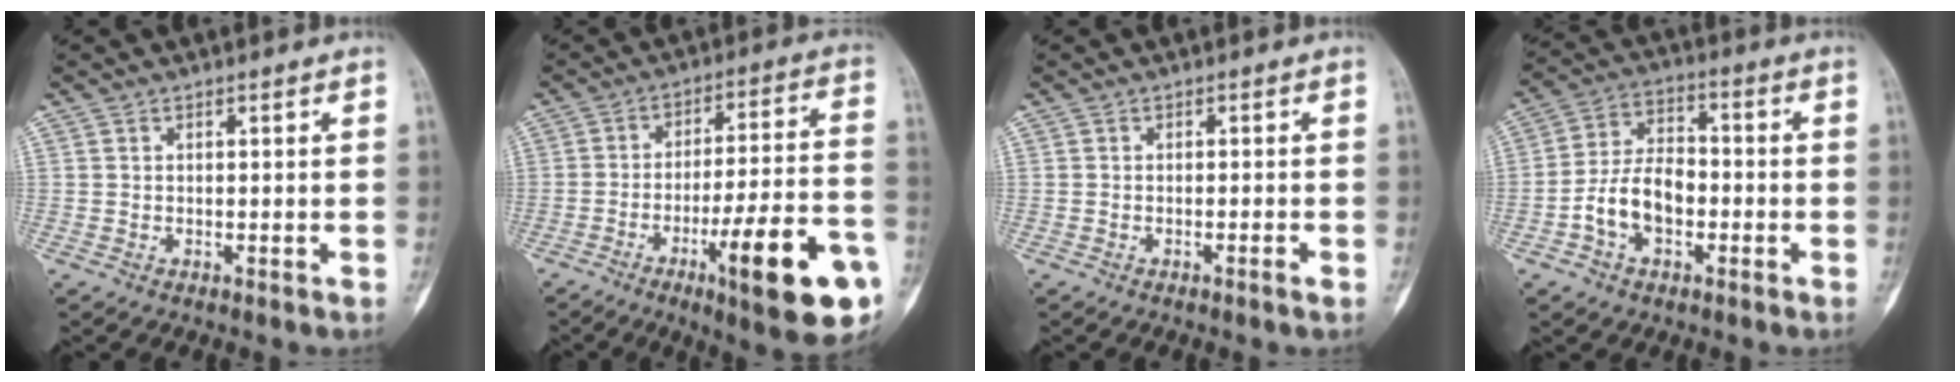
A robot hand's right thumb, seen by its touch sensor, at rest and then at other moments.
{"total": 20.3, "force": [-8.7, 3.7, 17.9], "torque": [-0.238, 0.034, -0.123]}
{"total": 1.1, "force": [-0.7, -0.1, 0.8], "torque": [-0.018, 0.000, -0.011]}
{"total": 10.3, "force": [-3.0, 6.6, 7.3], "torque": [-0.125, 0.035, -0.061]}